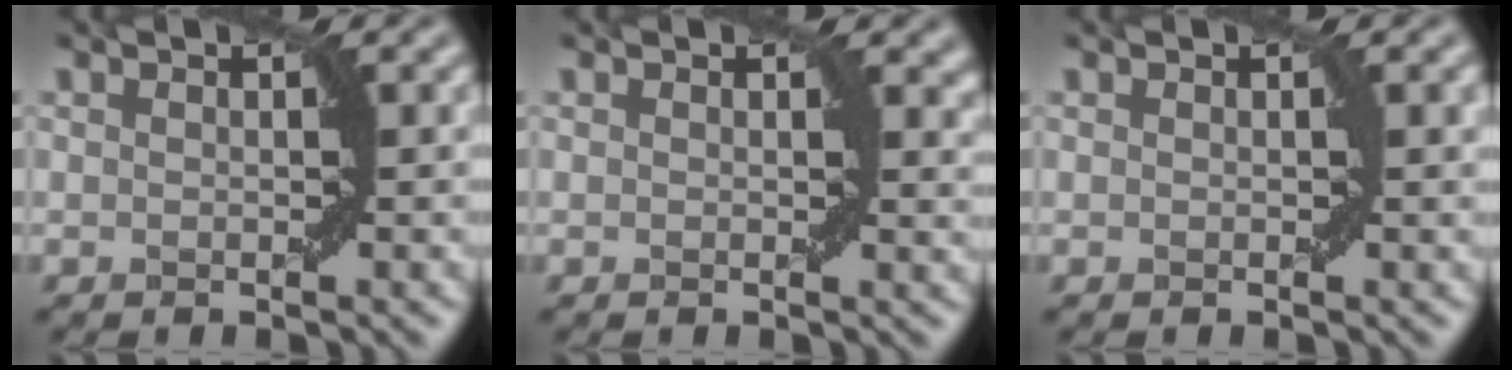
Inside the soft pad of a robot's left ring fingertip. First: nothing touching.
{"total": 1.6, "force": [0.7, 0.9, 1.2], "torque": [-0.009, -0.005, 0.010]}
{"total": 0.6, "force": [0.2, 0.0, 0.5], "torque": [-0.004, -0.001, 0.004]}